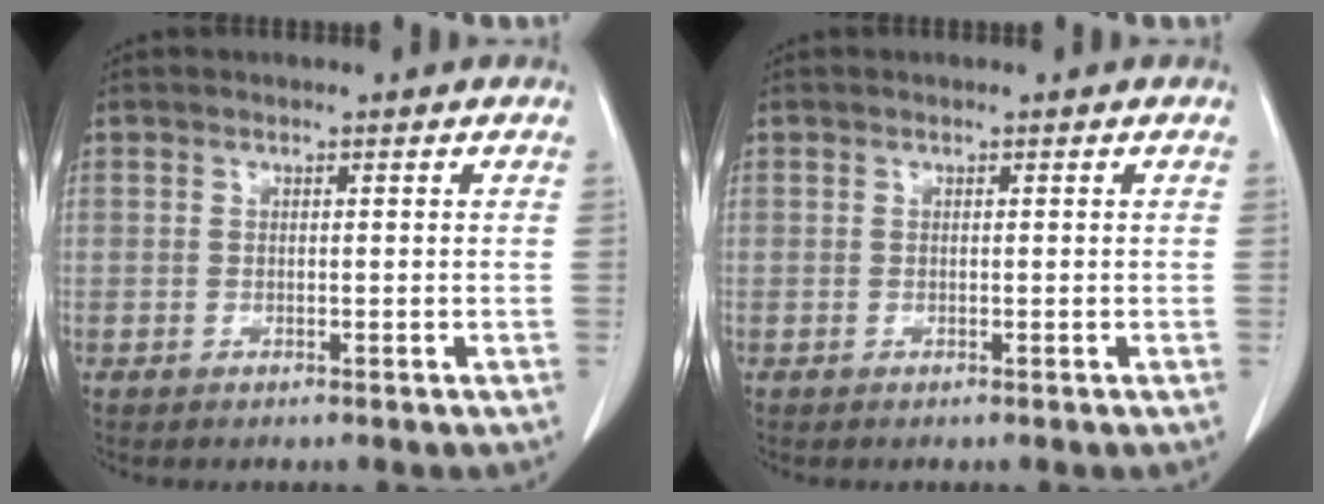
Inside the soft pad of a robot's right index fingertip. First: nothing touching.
{"total": 0.0}